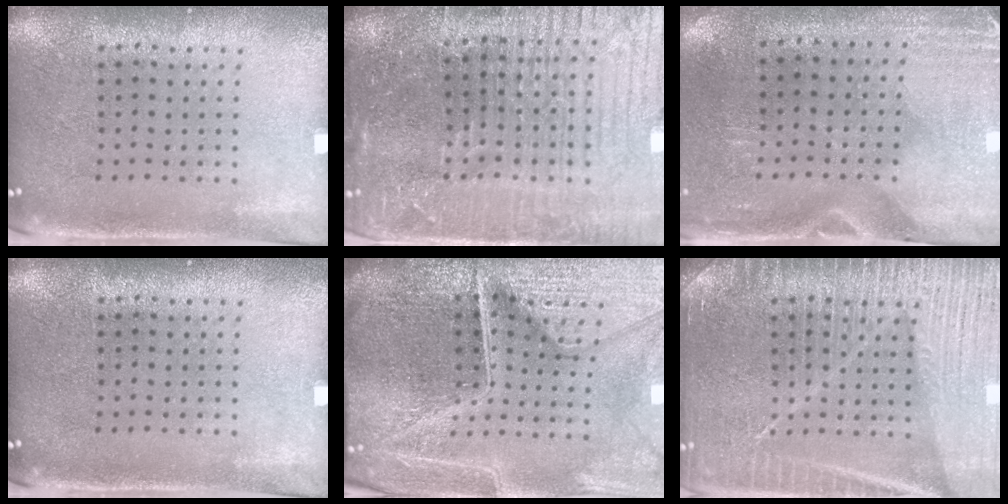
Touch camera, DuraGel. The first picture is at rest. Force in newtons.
{"total": 6.2, "press": 5.5, "slide": 2.9}
{"total": 2.9, "press": 2.5, "slide": 1.4}
{"total": 0.0}
{"total": 7.1, "press": 6.2, "slide": 3.4}
{"total": 6.8, "press": 6.7, "slide": 0.8}